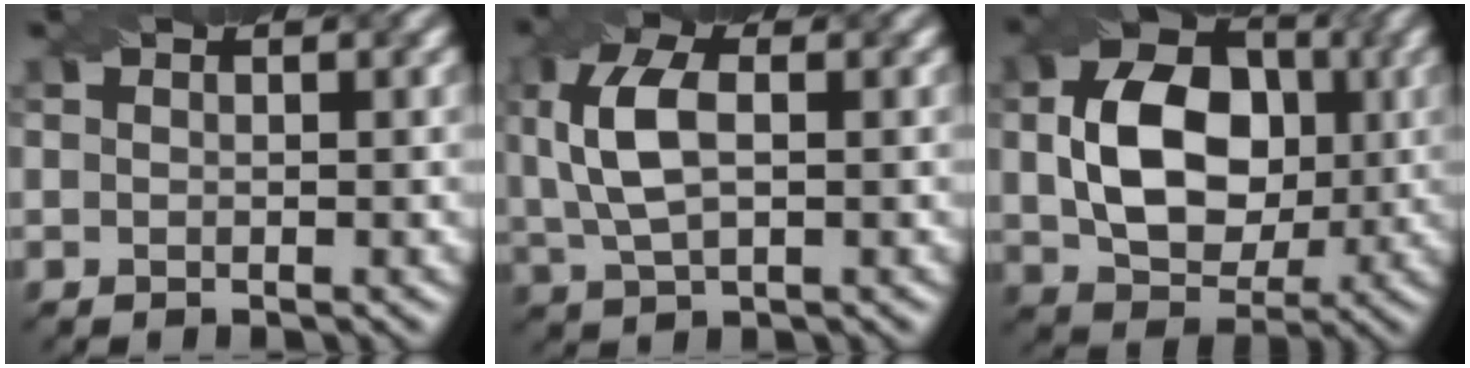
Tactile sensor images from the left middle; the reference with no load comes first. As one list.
[{"total": 5.9, "force": [1.0, 3.0, 5.0], "torque": [-0.117, 0.011, 0.018]}, {"total": 9.5, "force": [0.7, 6.8, 6.6], "torque": [-0.134, 0.001, 0.017]}]